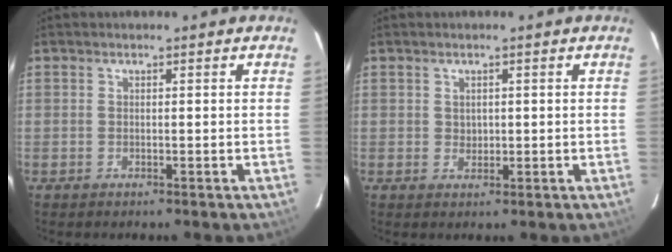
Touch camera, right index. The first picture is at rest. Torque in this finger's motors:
{"motor_torque": [0.00, -0.04, -0.03, 0.00]}